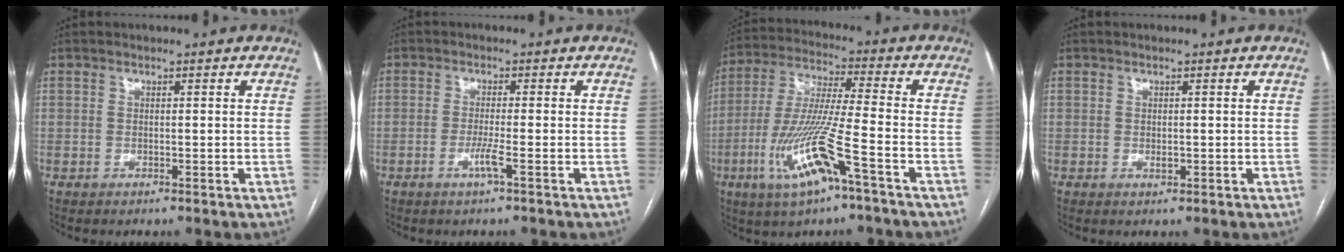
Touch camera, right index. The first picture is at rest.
{"total": 2.5, "force": [-1.1, -0.5, 2.1], "torque": [-0.045, -0.005, -0.025]}
{"total": 13.9, "force": [-6.1, 0.6, 12.4], "torque": [-0.262, -0.014, -0.113]}
{"total": 0.8, "force": [-0.1, 0.5, 0.6], "torque": [-0.010, -0.001, -0.001]}